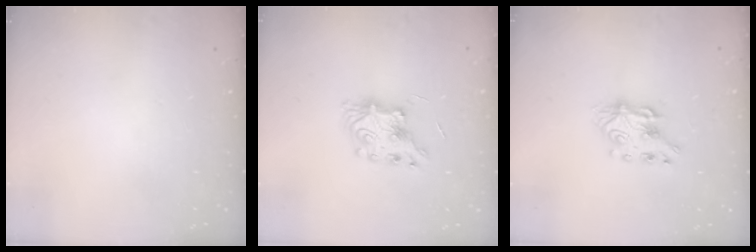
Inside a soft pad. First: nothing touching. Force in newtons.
{"total": 7.9, "press": 7.9, "slide": 0.3}
{"total": 6.9, "press": 6.9, "slide": 0.5}